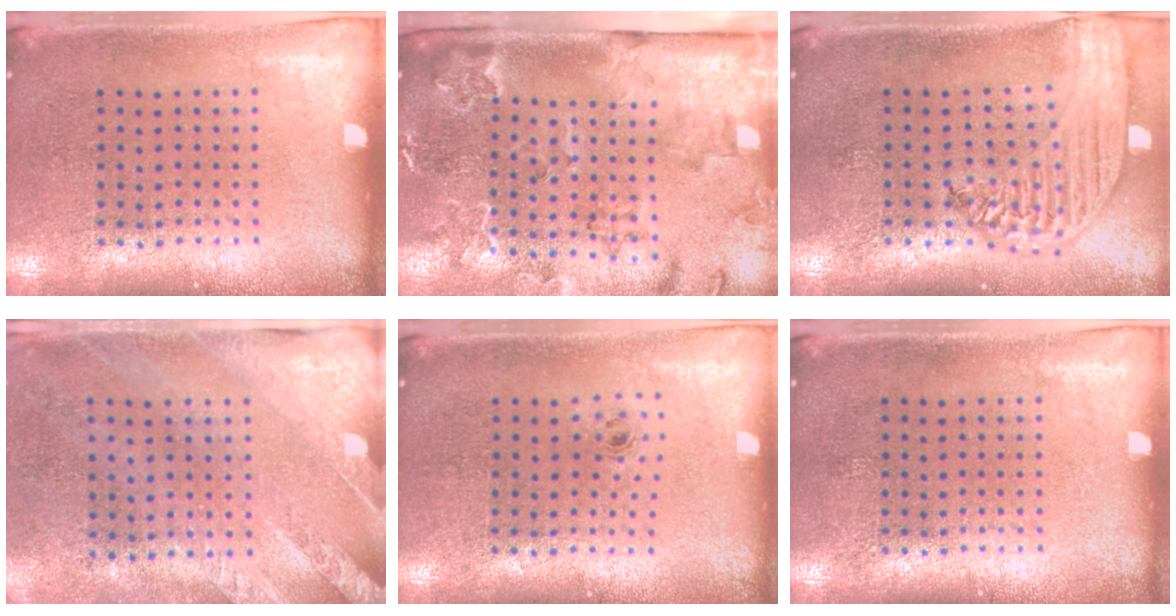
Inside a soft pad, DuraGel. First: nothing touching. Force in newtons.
{"total": 2.3, "press": 2.3, "slide": 0.2}
{"total": 2.7, "press": 2.2, "slide": 1.6}
{"total": 2.6, "press": 2.1, "slide": 1.6}
{"total": 0.6, "press": 0.3, "slide": 0.5}
{"total": 0.0}